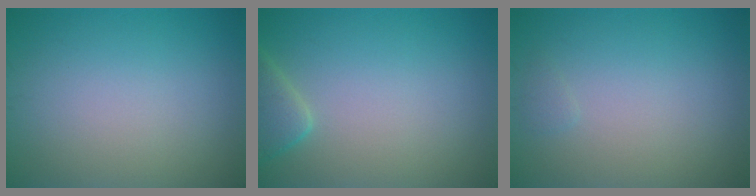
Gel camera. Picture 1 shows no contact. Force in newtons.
{"total": 2.4, "press": 2.4, "slide": 0.3}
{"total": 0.5, "press": 0.5, "slide": 0.1}